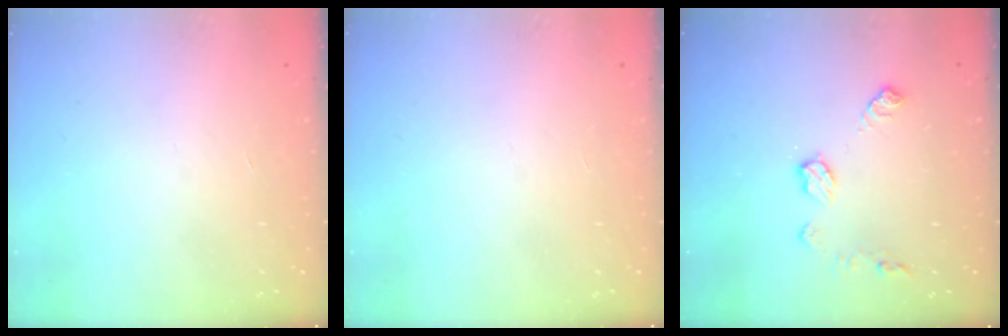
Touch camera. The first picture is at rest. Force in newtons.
{"total": 0.0}
{"total": 7.9, "press": 7.9, "slide": 0.3}